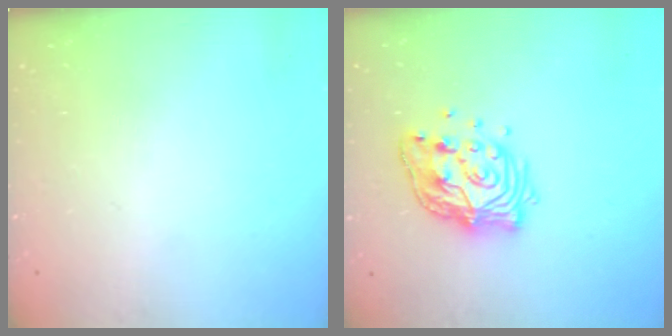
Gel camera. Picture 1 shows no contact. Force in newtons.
{"total": 14.4, "press": 14.3, "slide": 1.0}